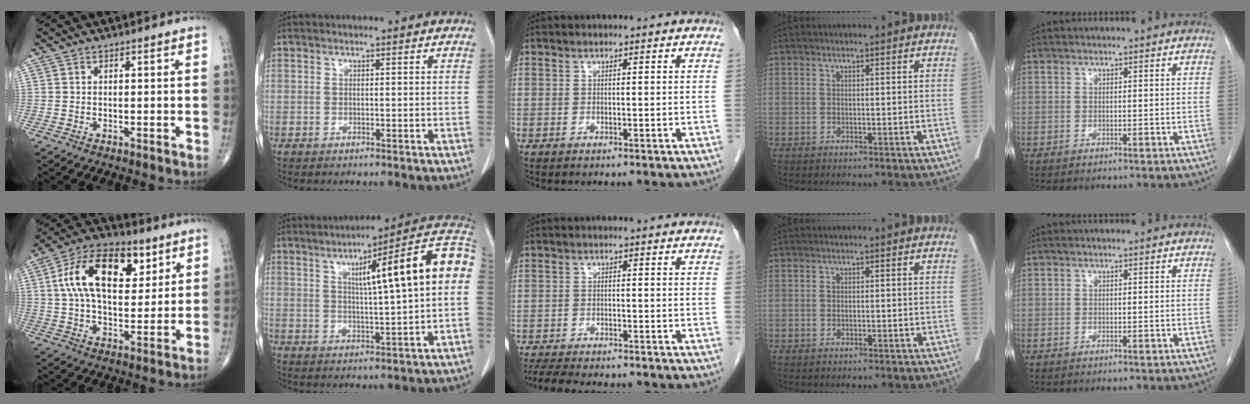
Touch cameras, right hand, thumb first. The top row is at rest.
{"thumb": {"total": 18.5, "force": [6.2, 10.1, 14.2], "torque": [-0.220, -0.002, 0.102]}, "index": {"total": 17.2, "force": [3.5, 1.0, 16.8], "torque": [-0.232, 0.034, 0.041]}, "middle": {"total": 10.5, "force": [-9.2, 2.0, 4.7], "torque": [-0.073, -0.011, -0.130]}}